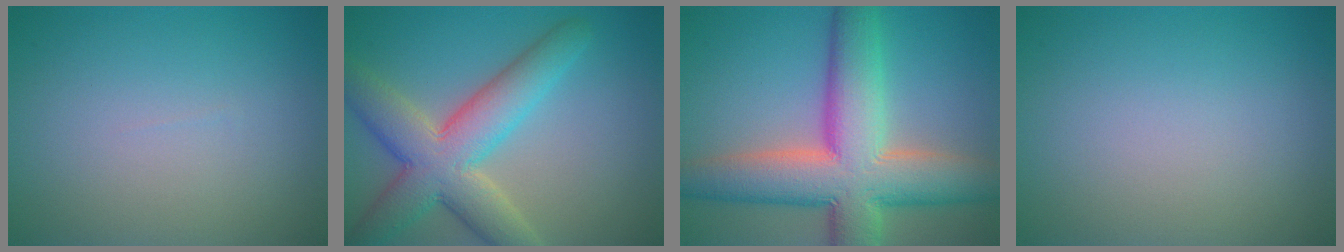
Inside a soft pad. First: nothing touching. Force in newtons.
{"total": 8.1, "press": 8.1, "slide": 0.5}
{"total": 11.9, "press": 11.8, "slide": 1.0}
{"total": 0.0}